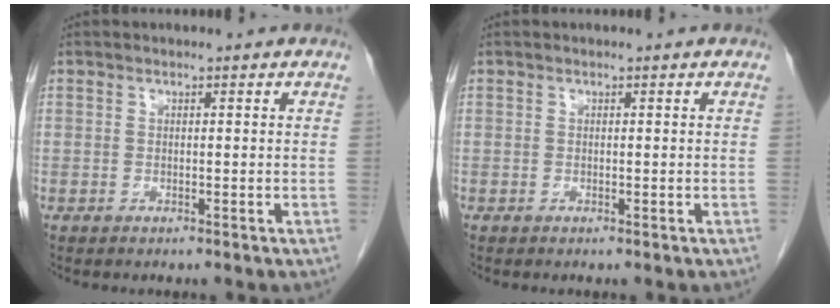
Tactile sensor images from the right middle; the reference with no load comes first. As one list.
[{"total": 0.0}]